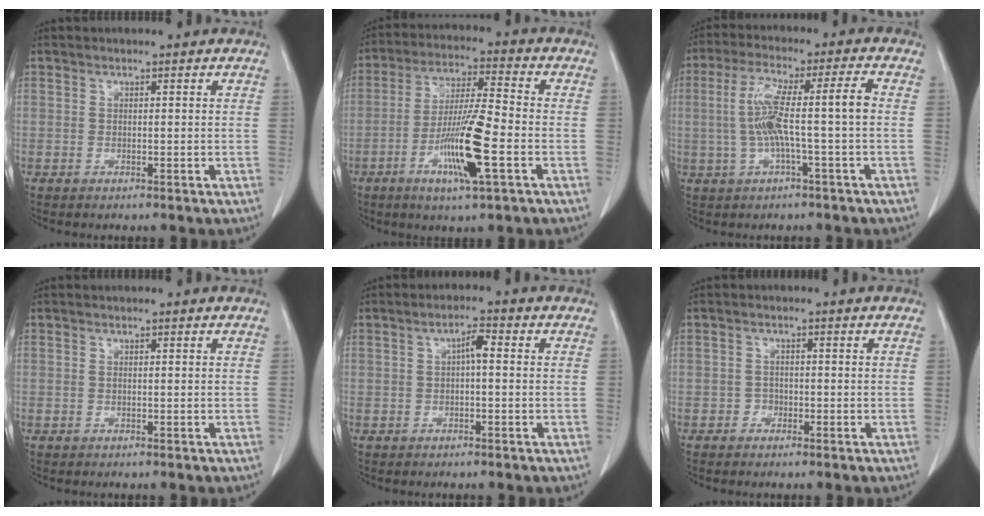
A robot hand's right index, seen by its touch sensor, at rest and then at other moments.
{"total": 12.2, "force": [-4.3, 0.6, 11.4], "torque": [-0.216, -0.013, -0.080]}
{"total": 9.2, "force": [-0.6, -0.2, 9.2], "torque": [-0.179, 0.027, -0.011]}
{"total": 0.0}
{"total": 2.6, "force": [0.1, 0.6, 2.5], "torque": [-0.043, 0.008, 0.002]}
{"total": 1.2, "force": [-0.8, 0.9, 0.2], "torque": [0.003, 0.006, -0.017]}